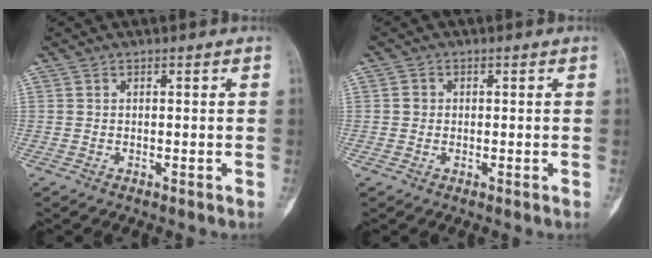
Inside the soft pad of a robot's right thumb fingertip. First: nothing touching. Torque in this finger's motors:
{"motor_torque": [-0.31, 0.53, 0.13, -0.13, -0.01]}